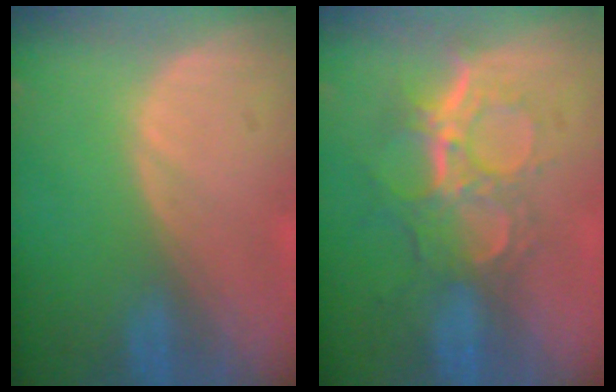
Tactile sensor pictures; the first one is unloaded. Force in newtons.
{"total": 9.5, "press": 8.0, "slide": 5.1}